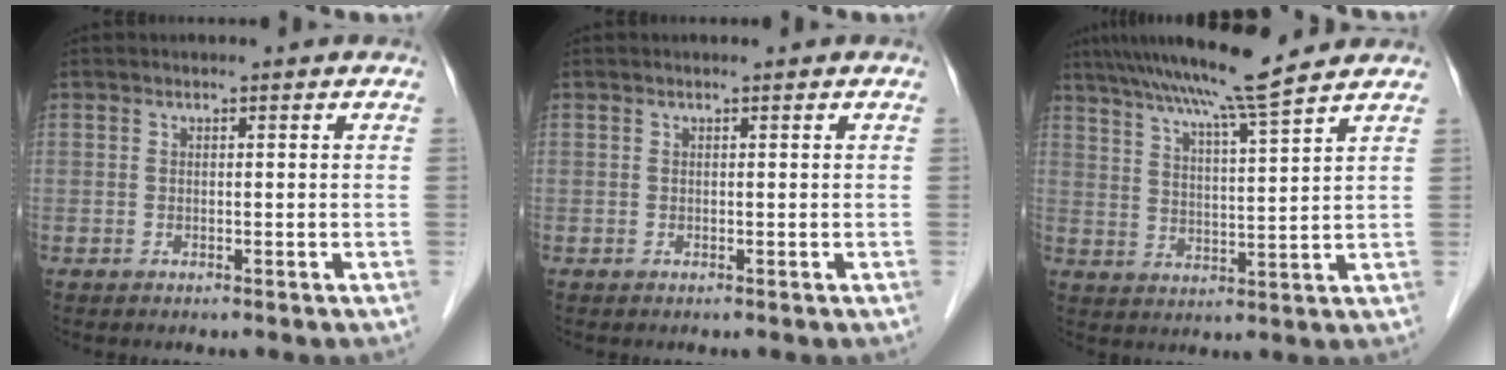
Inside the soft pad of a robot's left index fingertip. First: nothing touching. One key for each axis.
{"total": 0.0}
{"total": 11.1, "fx": 9.3, "fy": -1.4, "fz": 5.9, "tx": -0.103, "ty": 0.011, "tz": 0.148}